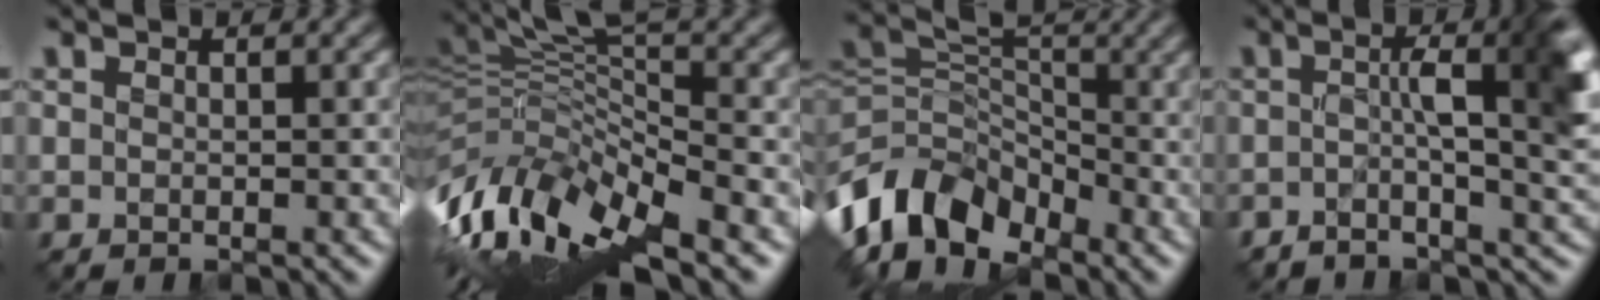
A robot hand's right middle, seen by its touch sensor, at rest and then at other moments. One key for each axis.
{"total": 12.3, "fx": -6.1, "fy": 4.1, "fz": 9.8, "tx": -0.215, "ty": 0.004, "tz": -0.113}
{"total": 8.5, "fx": -4.9, "fy": 5.4, "fz": 4.3, "tx": -0.081, "ty": -0.004, "tz": -0.108}
{"total": 6.8, "fx": -0.3, "fy": 2.0, "fz": 6.5, "tx": -0.087, "ty": 0.006, "tz": -0.014}